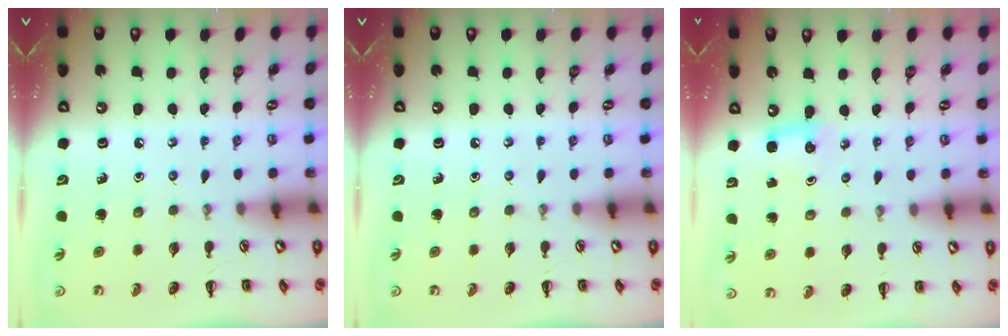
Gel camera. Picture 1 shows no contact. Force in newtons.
{"total": 0.0}
{"total": 2.8, "press": 2.6, "slide": 0.9}